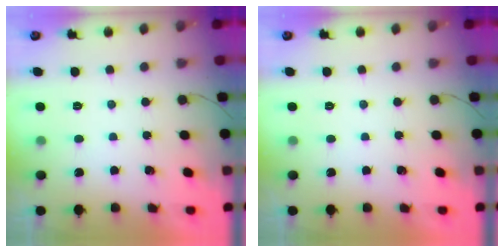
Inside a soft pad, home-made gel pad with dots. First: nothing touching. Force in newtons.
{"total": 0.0}